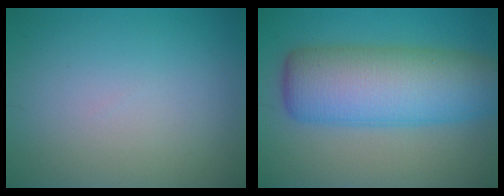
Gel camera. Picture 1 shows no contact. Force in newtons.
{"total": 10.3, "press": 10.3, "slide": 0.4}